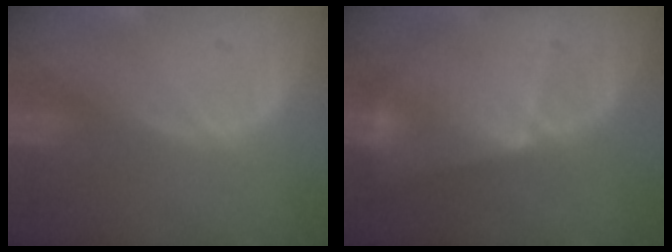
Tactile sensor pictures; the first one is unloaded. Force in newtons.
{"total": 6.4, "press": 6.3, "slide": 1.0}